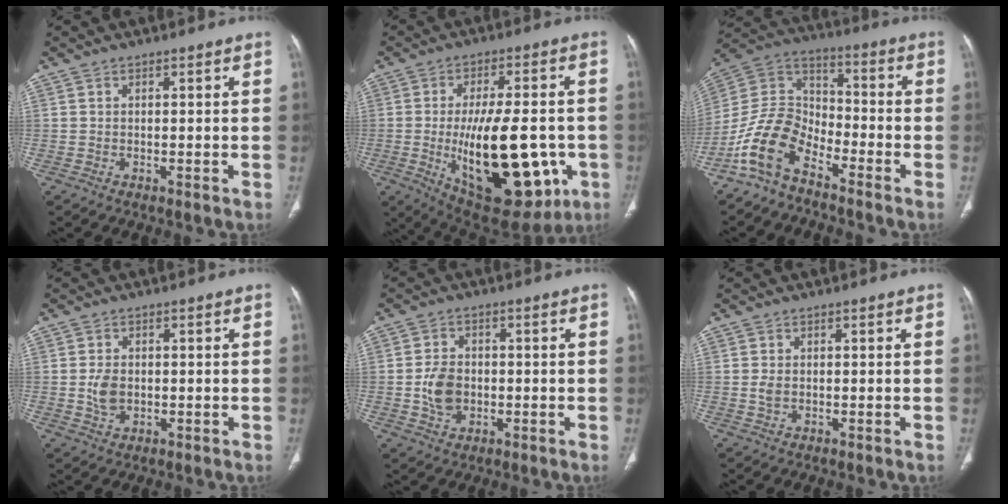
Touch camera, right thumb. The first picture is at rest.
{"total": 24.6, "force": [-5.0, 11.2, 21.4], "torque": [-0.311, -0.007, -0.046]}
{"total": 11.6, "force": [-7.8, 6.1, 6.0], "torque": [-0.113, 0.072, -0.169]}
{"total": 3.8, "force": [-0.3, 2.7, 2.6], "torque": [-0.047, 0.001, -0.002]}
{"total": 6.1, "force": [-0.9, 4.6, 3.9], "torque": [-0.061, 0.005, -0.015]}
{"total": 1.4, "force": [-0.1, 1.0, 1.0], "torque": [-0.022, 0.001, -0.001]}